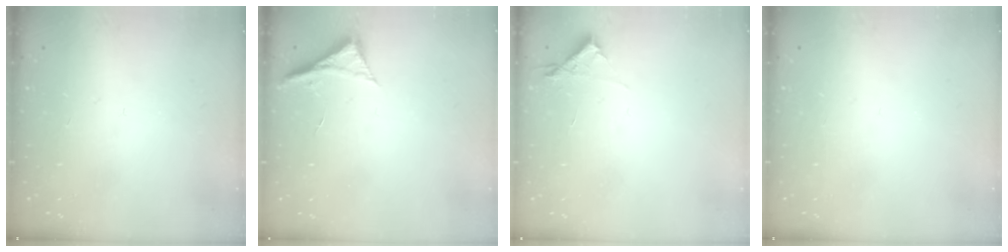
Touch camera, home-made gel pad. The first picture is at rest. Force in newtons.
{"total": 5.4, "press": 5.4, "slide": 0.7}
{"total": 5.0, "press": 4.9, "slide": 0.7}
{"total": 0.0}